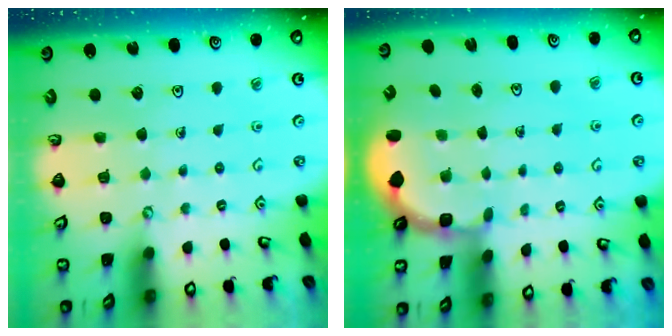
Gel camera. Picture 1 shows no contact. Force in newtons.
{"total": 2.7, "press": 2.1, "slide": 1.7}